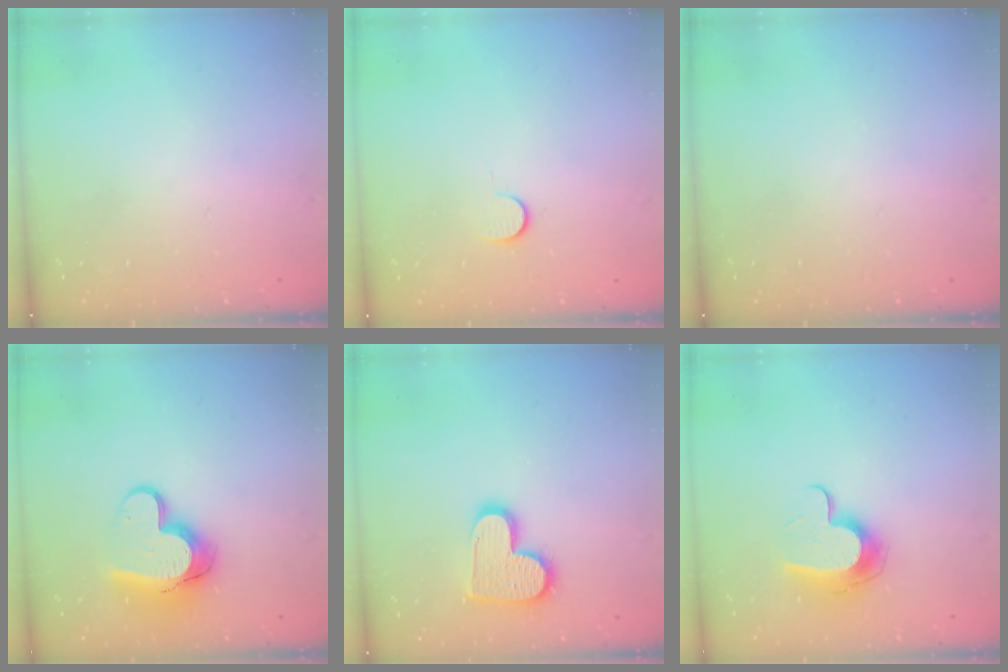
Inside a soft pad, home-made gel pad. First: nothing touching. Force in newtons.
{"total": 5.7, "press": 5.6, "slide": 0.7}
{"total": 0.0}
{"total": 13.7, "press": 13.7, "slide": 1.3}
{"total": 14.0, "press": 13.9, "slide": 0.8}
{"total": 11.5, "press": 11.5, "slide": 0.4}